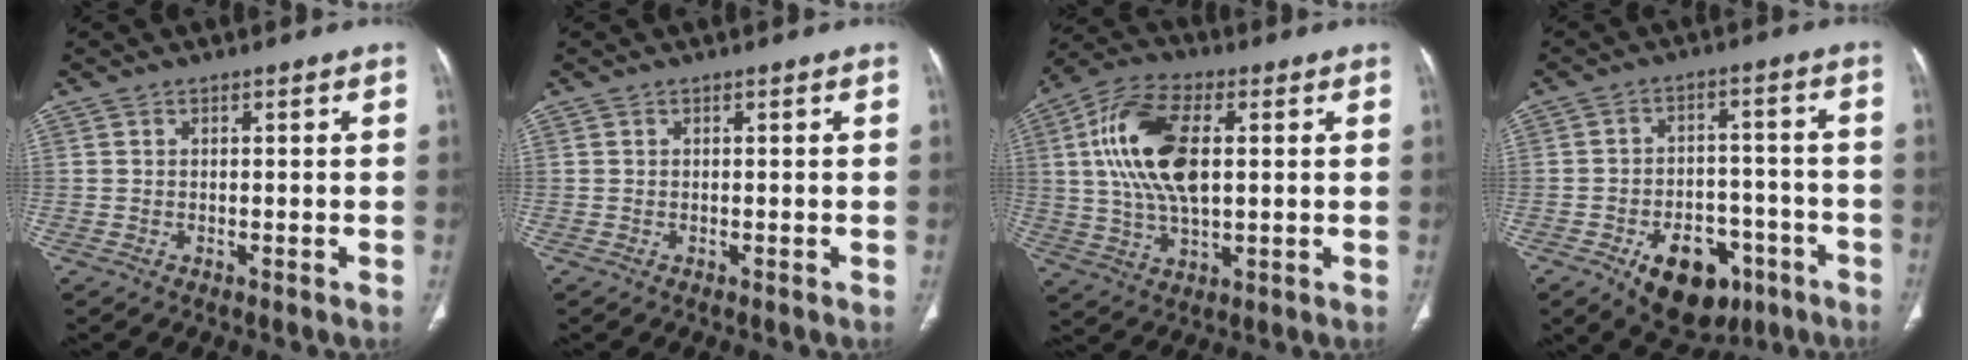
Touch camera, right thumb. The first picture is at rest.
{"total": 0.0}
{"total": 16.4, "force": [2.9, 8.3, 13.8], "torque": [-0.274, 0.009, 0.052]}
{"total": 13.8, "force": [-7.0, 8.6, 8.2], "torque": [-0.082, 0.036, -0.093]}